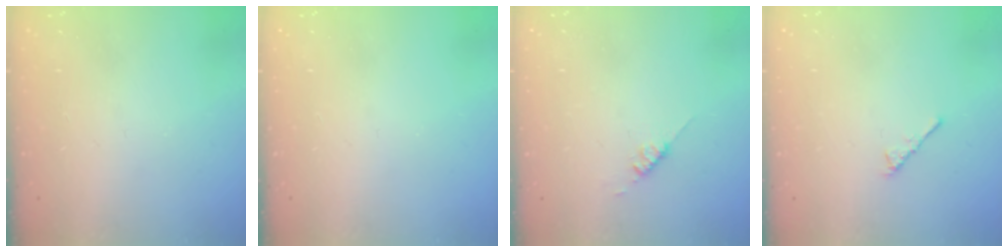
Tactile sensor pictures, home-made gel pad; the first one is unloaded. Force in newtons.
{"total": 0.0}
{"total": 2.6, "press": 2.6, "slide": 0.3}
{"total": 2.9, "press": 2.8, "slide": 0.7}